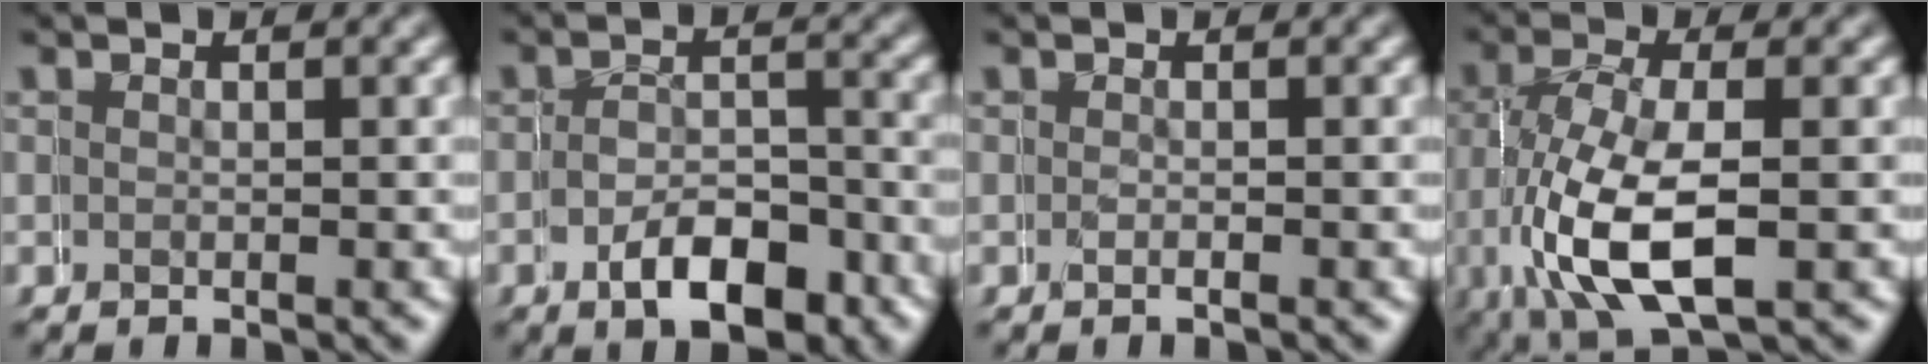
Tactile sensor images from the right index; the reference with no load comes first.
{"total": 4.4, "force": [-3.2, 2.3, 2.0], "torque": [-0.028, -0.017, -0.051]}
{"total": 0.0}
{"total": 6.5, "force": [-1.1, 3.4, 5.4], "torque": [-0.123, -0.025, 0.000]}